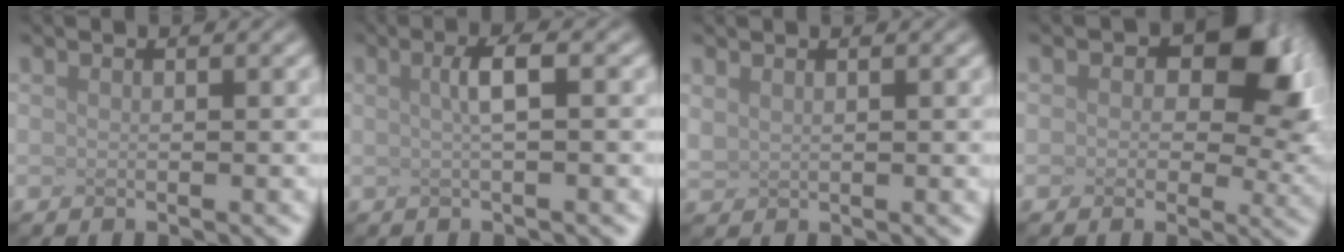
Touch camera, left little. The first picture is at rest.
{"total": 1.7, "force": [-1.0, -0.6, 1.2], "torque": [-0.045, 0.000, 0.017]}
{"total": 1.0, "force": [0.2, -0.7, -0.7], "torque": [-0.013, -0.003, 0.033]}
{"total": 6.4, "force": [1.0, 4.0, 4.9], "torque": [-0.095, -0.014, 0.053]}